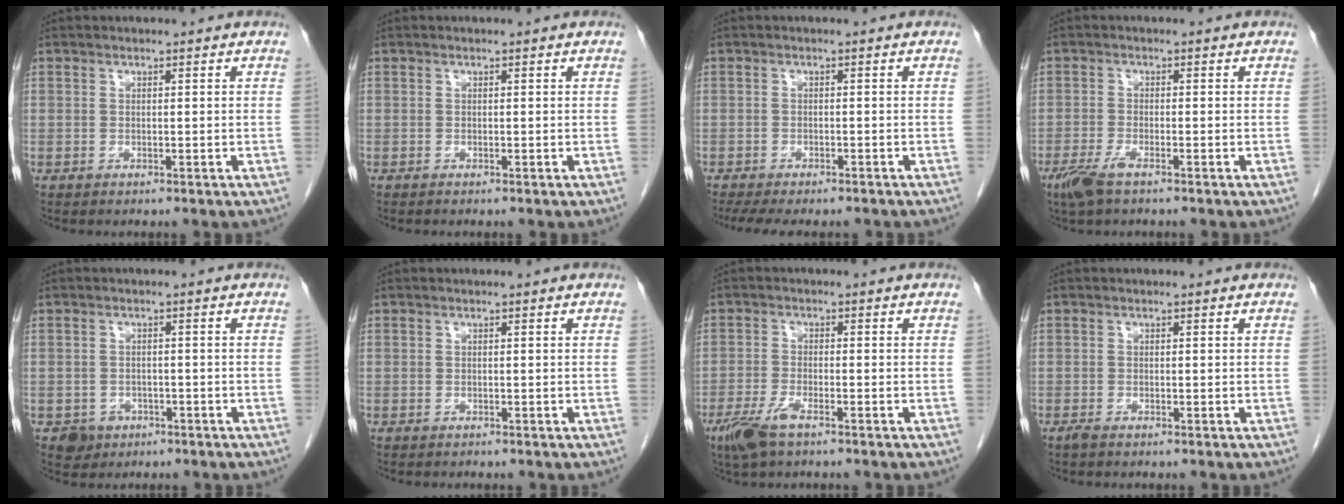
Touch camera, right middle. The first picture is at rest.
{"total": 0.0}
{"total": 9.1, "force": [-7.6, 2.6, 4.1], "torque": [-0.060, -0.009, -0.107]}
{"total": 3.7, "force": [-2.5, 0.7, 2.6], "torque": [-0.061, -0.008, -0.048]}
{"total": 3.0, "force": [-1.6, 2.5, 0.4], "torque": [-0.002, 0.009, -0.018]}
{"total": 0.0}
{"total": 4.8, "force": [-3.1, 1.0, 3.5], "torque": [-0.082, -0.010, -0.059]}
{"total": 0.7, "force": [-0.5, 0.0, 0.4], "torque": [-0.013, -0.003, -0.011]}